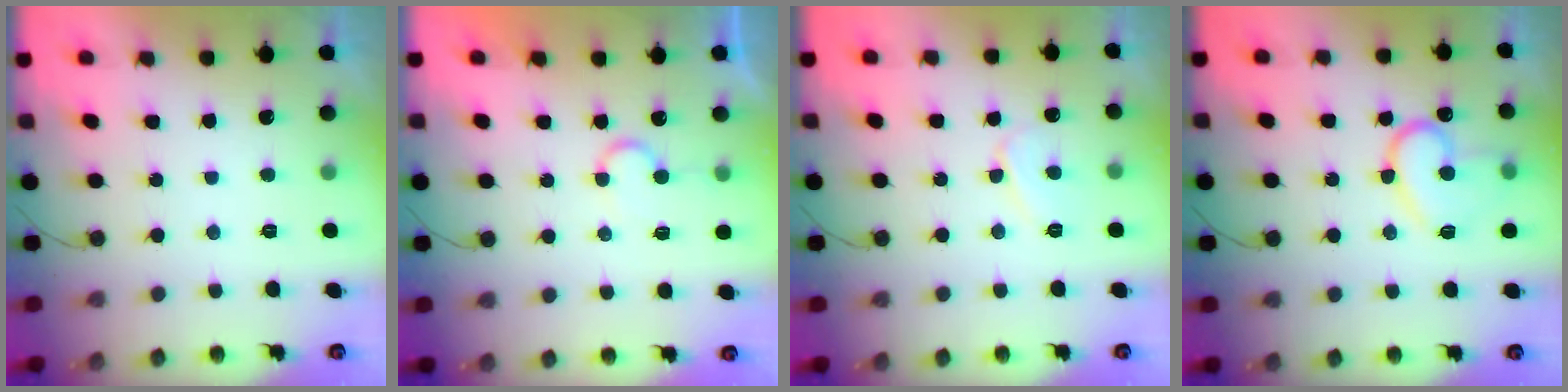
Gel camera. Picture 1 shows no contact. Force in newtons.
{"total": 6.4, "press": 6.4, "slide": 0.4}
{"total": 6.1, "press": 6.0, "slide": 0.7}
{"total": 15.2, "press": 15.2, "slide": 1.3}